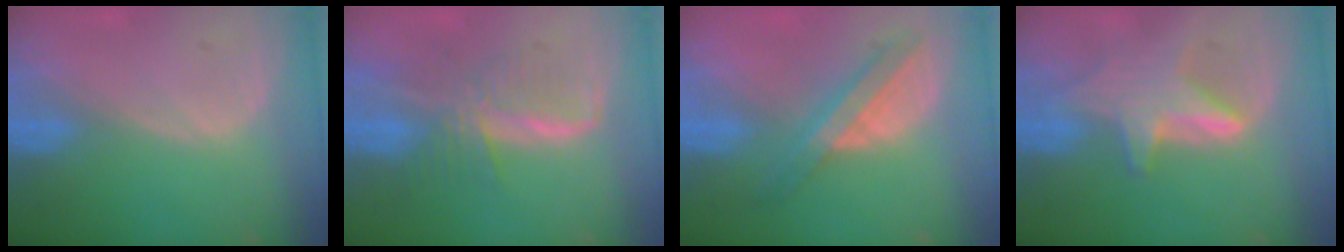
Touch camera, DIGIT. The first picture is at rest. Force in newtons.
{"total": 7.6, "press": 6.7, "slide": 3.6}
{"total": 5.7, "press": 5.6, "slide": 1.4}
{"total": 6.2, "press": 6.2, "slide": 0.6}